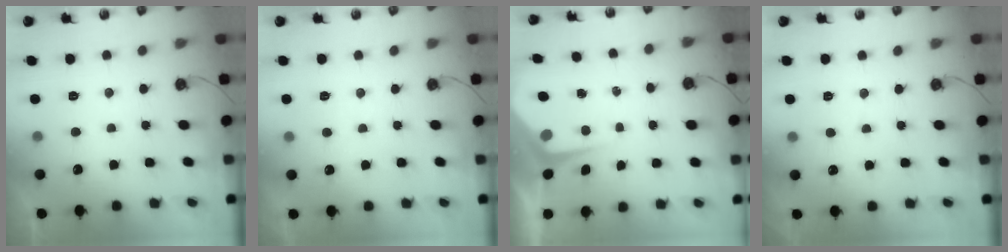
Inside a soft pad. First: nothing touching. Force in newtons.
{"total": 2.8, "press": 2.7, "slide": 0.5}
{"total": 4.7, "press": 4.7, "slide": 0.4}
{"total": 3.5, "press": 3.5, "slide": 0.5}